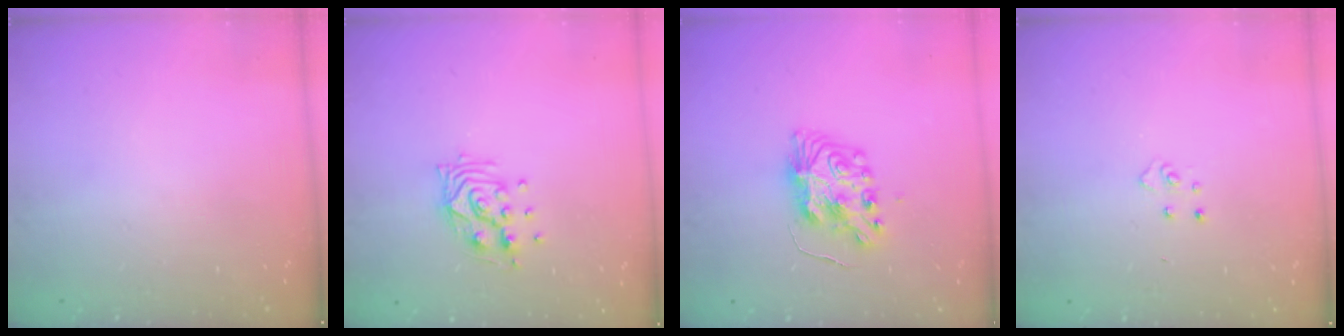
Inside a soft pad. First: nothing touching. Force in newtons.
{"total": 9.5, "press": 9.5, "slide": 0.4}
{"total": 9.0, "press": 9.0, "slide": 0.9}
{"total": 3.4, "press": 3.4, "slide": 0.4}